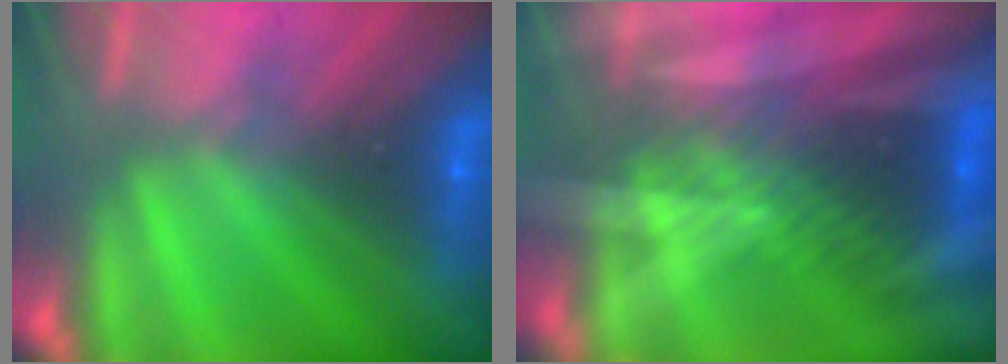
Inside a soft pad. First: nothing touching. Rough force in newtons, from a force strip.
{"total": 3.0}